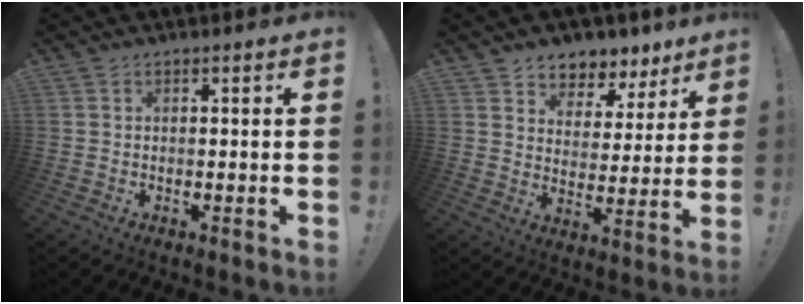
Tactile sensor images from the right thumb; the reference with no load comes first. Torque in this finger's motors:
{"motor_torque": [0.43, 2.19, 0.21, 0.03, 0.00]}